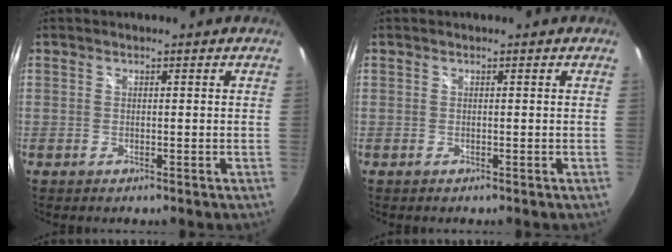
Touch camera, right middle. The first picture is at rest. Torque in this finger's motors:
{"motor_torque": [0.09, -0.21, 0.00, 0.01]}